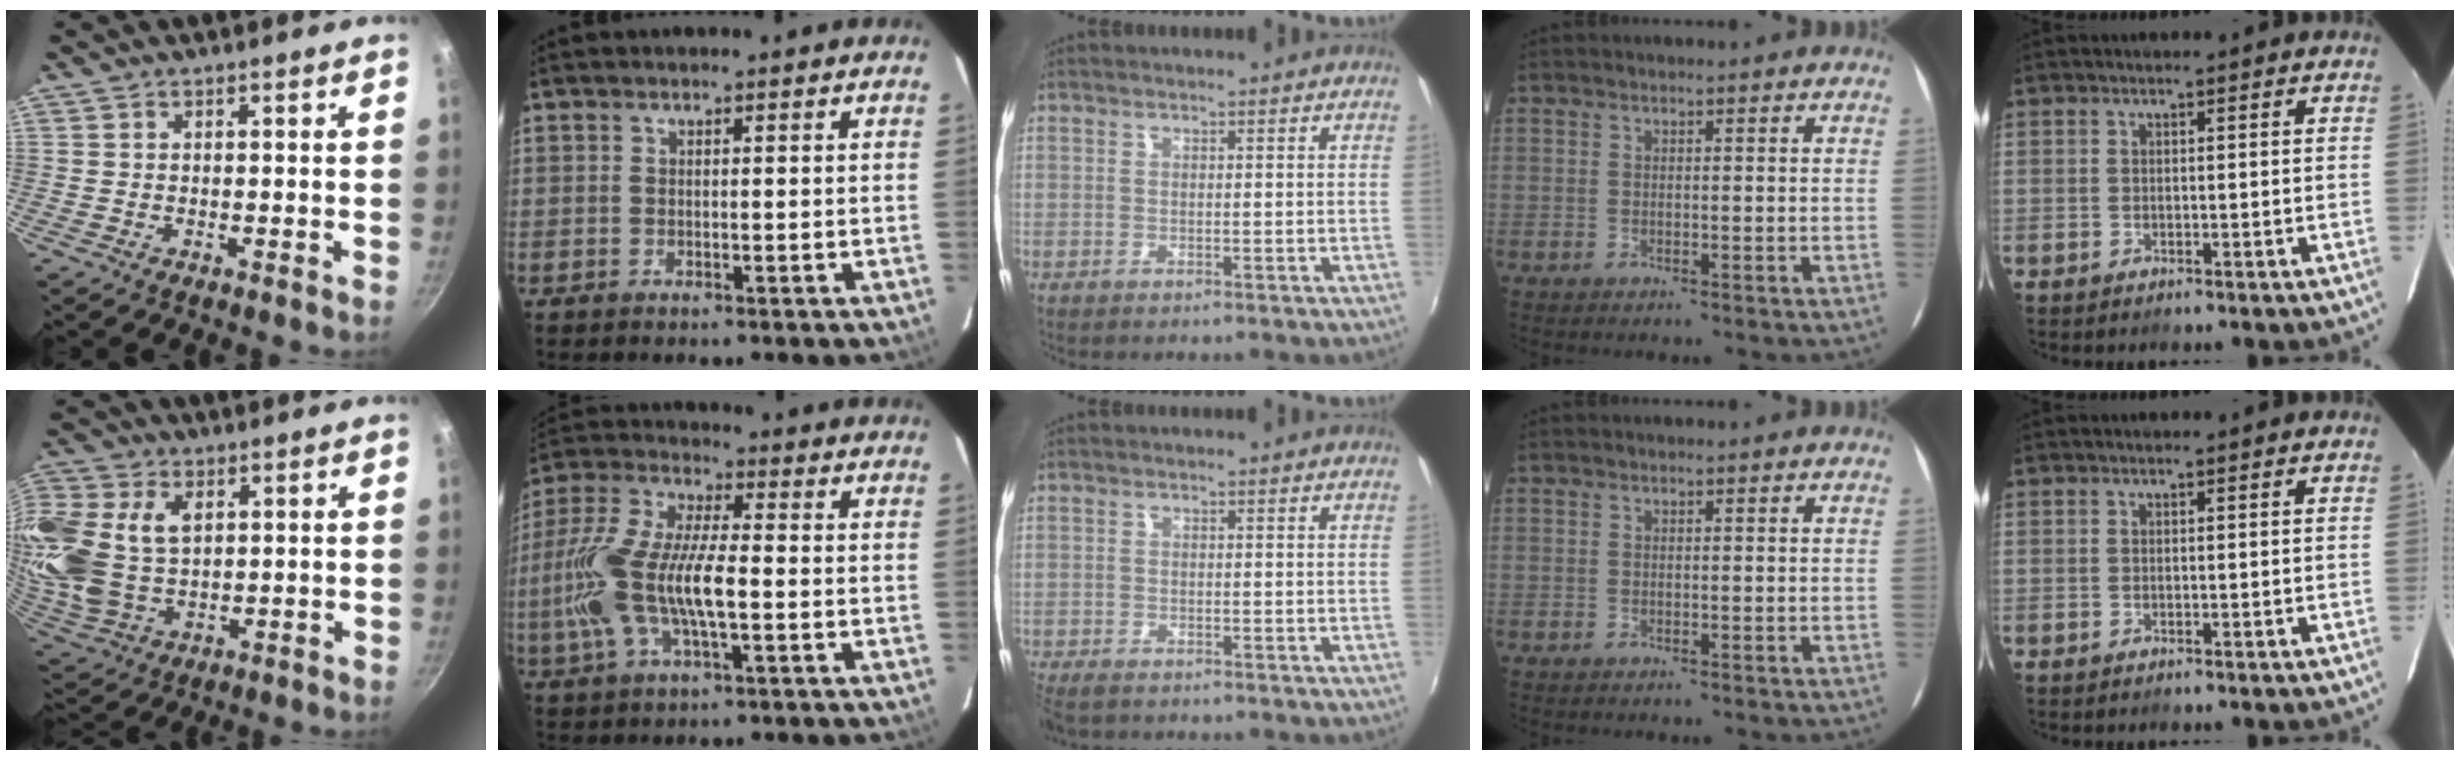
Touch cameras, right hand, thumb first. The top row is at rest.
{"thumb": {"total": 20.5, "force": [4.7, 14.4, 13.9], "torque": [-0.323, -0.003, 0.097]}, "index": {"total": 16.7, "force": [-2.7, 5.5, 15.5], "torque": [-0.327, 0.001, -0.055]}, "middle": {"total": 3.6, "force": [-3.0, 1.2, 1.4], "torque": [-0.040, -0.018, -0.059]}}